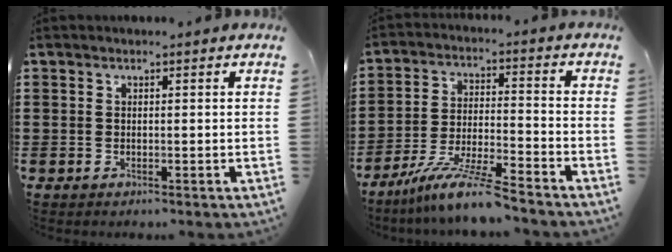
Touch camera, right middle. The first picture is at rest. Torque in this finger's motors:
{"motor_torque": [1.63, -0.51, 0.33, 0.19]}